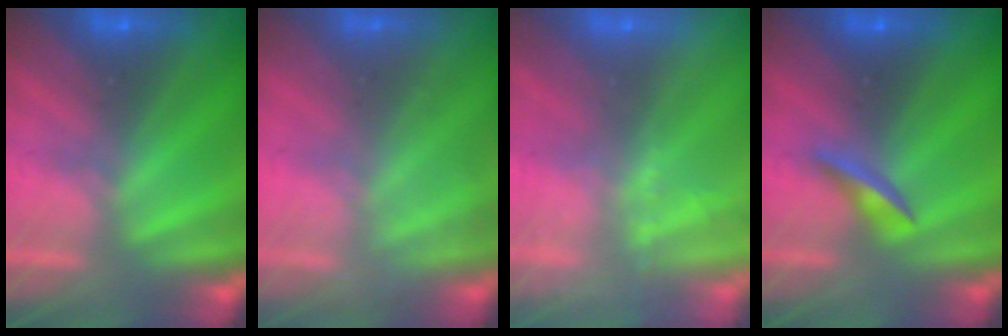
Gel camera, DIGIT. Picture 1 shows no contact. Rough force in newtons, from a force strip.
{"total": 2.6}
{"total": 2.4}
{"total": 2.2}